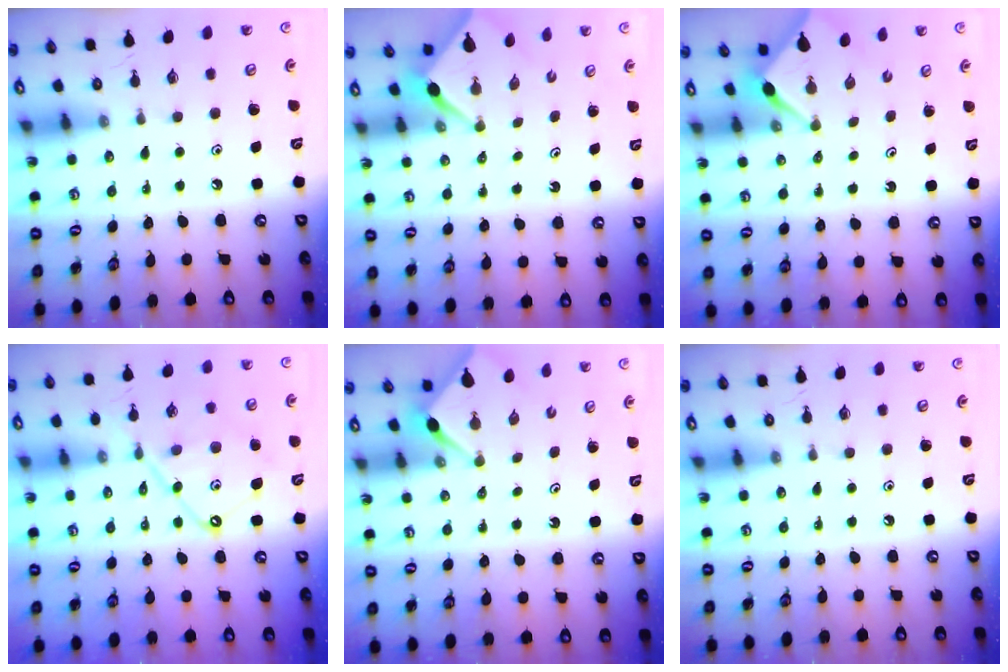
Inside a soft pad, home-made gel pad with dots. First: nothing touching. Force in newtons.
{"total": 2.5, "press": 2.5, "slide": 0.3}
{"total": 2.9, "press": 2.9, "slide": 0.3}
{"total": 12.5, "press": 12.5, "slide": 1.1}
{"total": 3.0, "press": 3.0, "slide": 0.3}
{"total": 0.0}